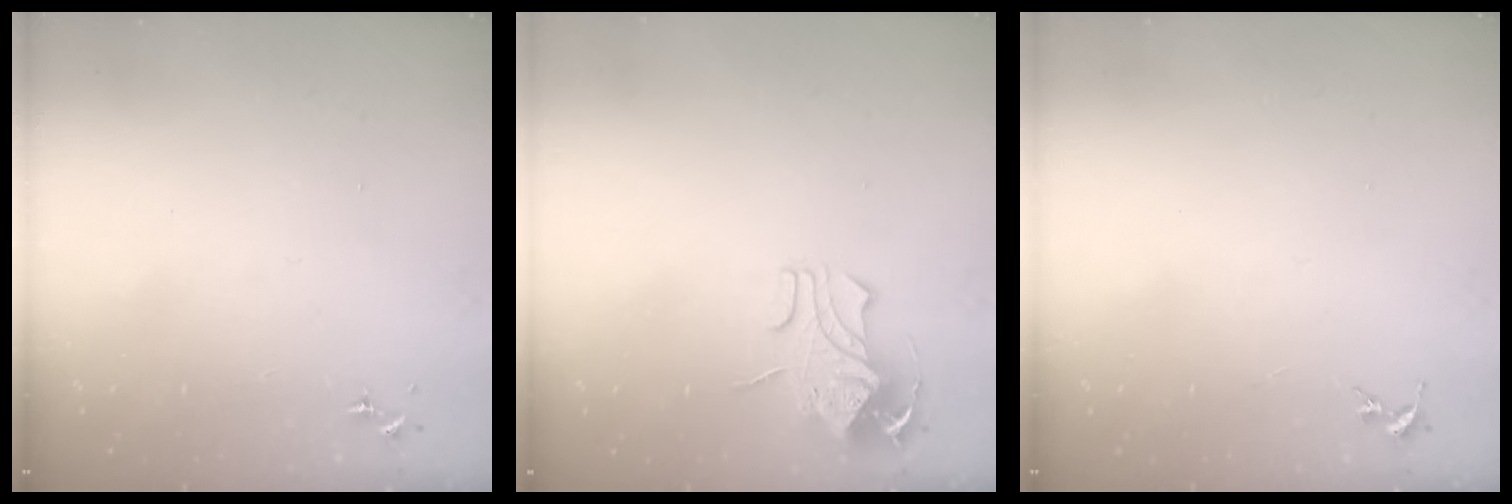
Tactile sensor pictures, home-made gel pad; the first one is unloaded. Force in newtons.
{"total": 8.9, "press": 8.9, "slide": 0.7}
{"total": 0.0}